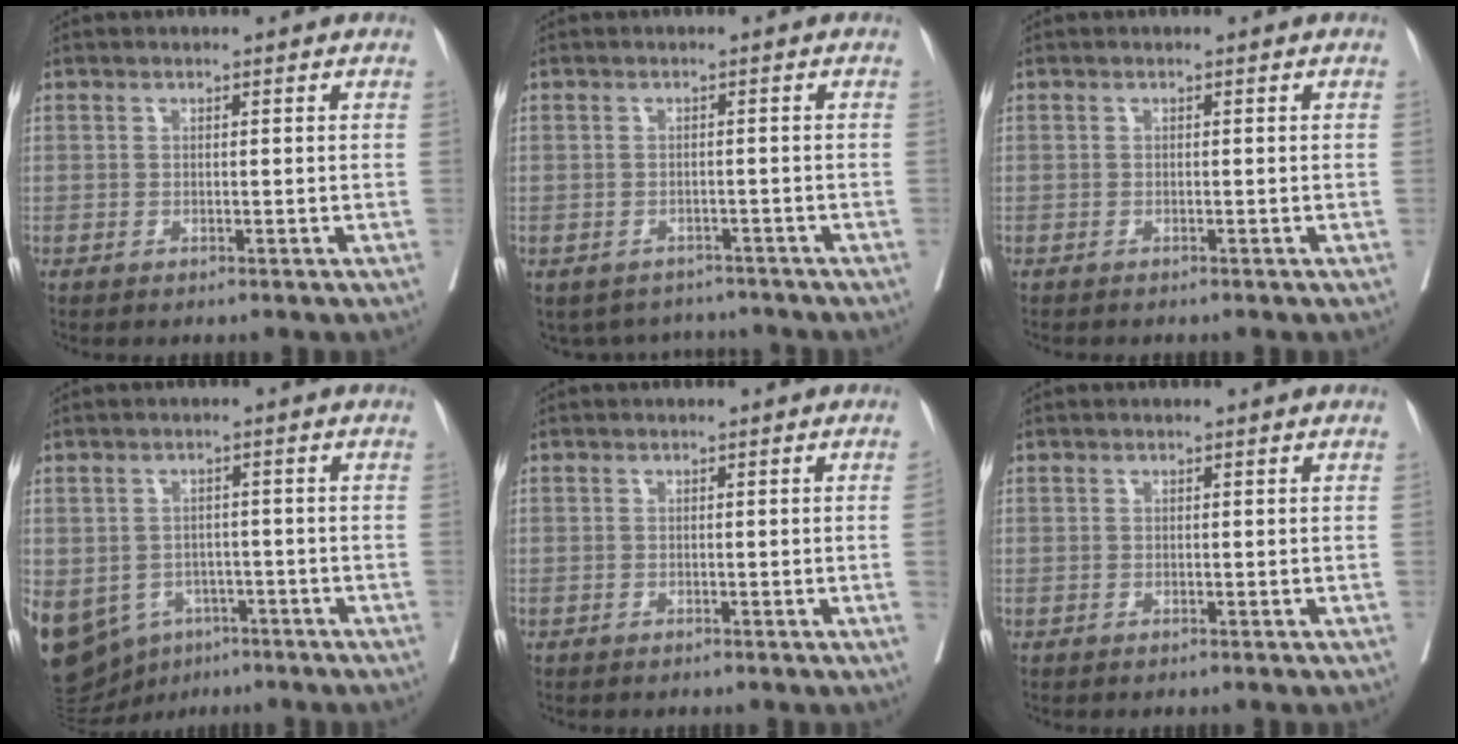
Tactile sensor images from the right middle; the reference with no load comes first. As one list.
[{"total": 5.7, "force": [-5.2, 2.4, 0.1], "torque": [0.007, 0.013, -0.065]}, {"total": 1.2, "force": [-1.1, 0.3, 0.4], "torque": [-0.010, -0.003, -0.015]}, {"total": 24.9, "force": [-10.8, 19.5, 11.1], "torque": [-0.362, -0.014, -0.147]}, {"total": 1.1, "force": [-0.2, -0.4, 1.0], "torque": [-0.010, 0.001, -0.003]}, {"total": 0.0}]